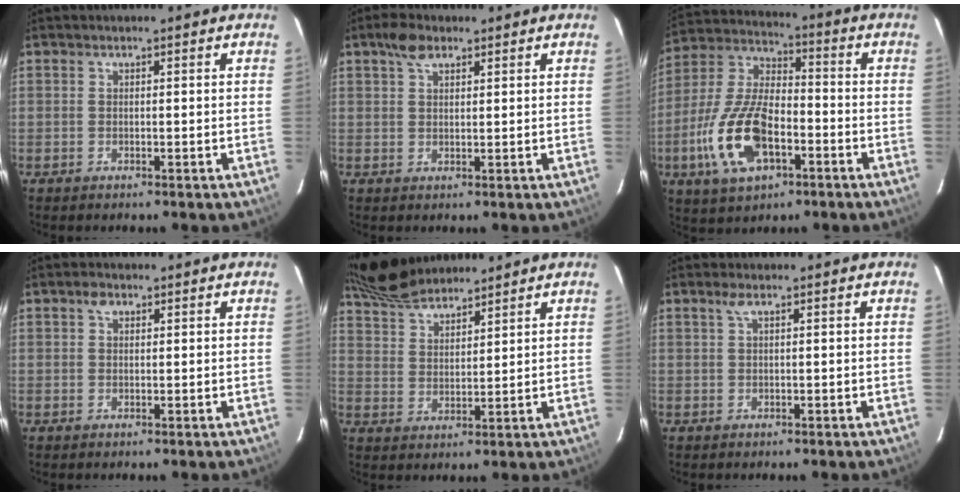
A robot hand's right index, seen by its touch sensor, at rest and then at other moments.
{"total": 4.0, "force": [2.5, 2.0, 2.4], "torque": [-0.041, 0.012, 0.045]}
{"total": 17.1, "force": [-6.2, 8.4, 13.5], "torque": [-0.295, -0.002, -0.111]}
{"total": 1.8, "force": [1.0, 1.1, 1.0], "torque": [-0.015, 0.008, 0.017]}
{"total": 10.6, "force": [9.7, 2.4, 3.5], "torque": [-0.079, 0.025, 0.180]}
{"total": 1.3, "force": [0.8, 0.0, 1.1], "torque": [-0.020, 0.005, 0.015]}